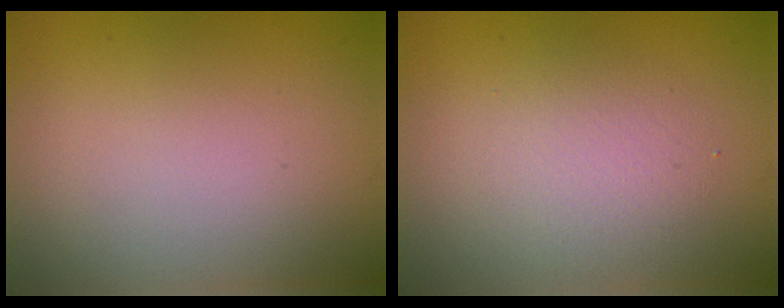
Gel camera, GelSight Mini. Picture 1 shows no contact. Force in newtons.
{"total": 2.5, "press": 2.5, "slide": 0.2}